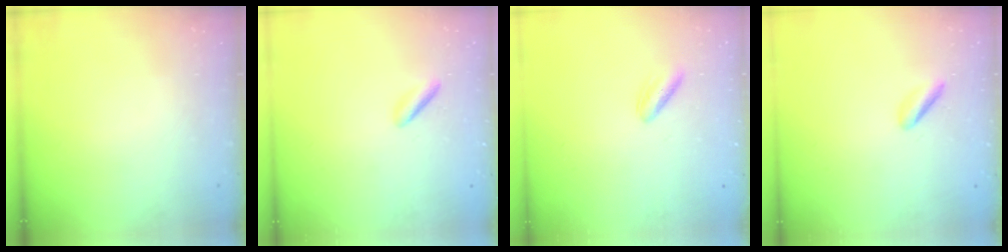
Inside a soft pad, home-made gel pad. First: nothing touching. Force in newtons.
{"total": 1.9, "press": 1.7, "slide": 0.7}
{"total": 3.5, "press": 3.1, "slide": 1.5}
{"total": 2.7, "press": 2.4, "slide": 1.1}